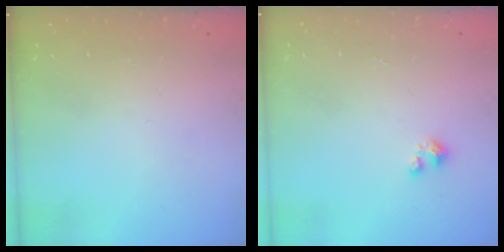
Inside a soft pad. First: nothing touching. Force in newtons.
{"total": 1.5, "press": 1.5, "slide": 0.1}